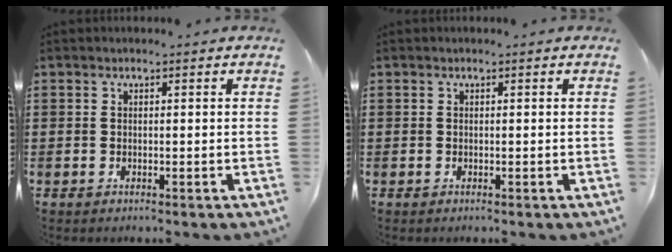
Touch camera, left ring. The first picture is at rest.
{"total": 0.0}